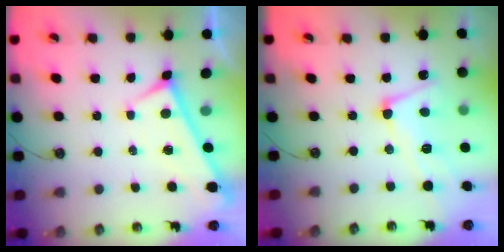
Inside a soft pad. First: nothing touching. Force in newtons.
{"total": 4.9, "press": 4.7, "slide": 1.4}